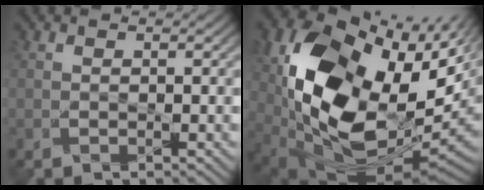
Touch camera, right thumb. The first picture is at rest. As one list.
[{"total": 20.9, "force": [2.8, 12.8, 16.3], "torque": [-0.336, -0.035, 0.094]}]